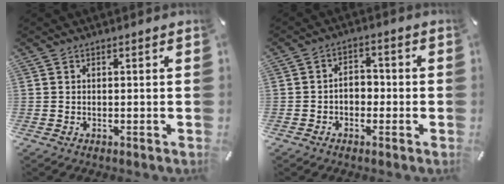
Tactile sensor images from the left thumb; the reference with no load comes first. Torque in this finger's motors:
{"motor_torque": [0.62, 1.05, -0.02, 0.02, 0.01]}